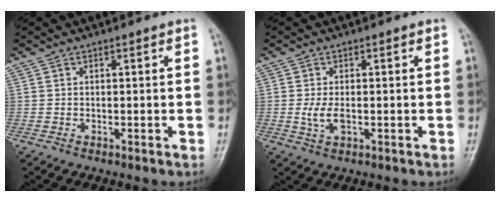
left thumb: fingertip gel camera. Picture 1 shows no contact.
{"total": 3.7, "force": [-0.5, 1.8, 3.2], "torque": [-0.071, 0.000, -0.010]}